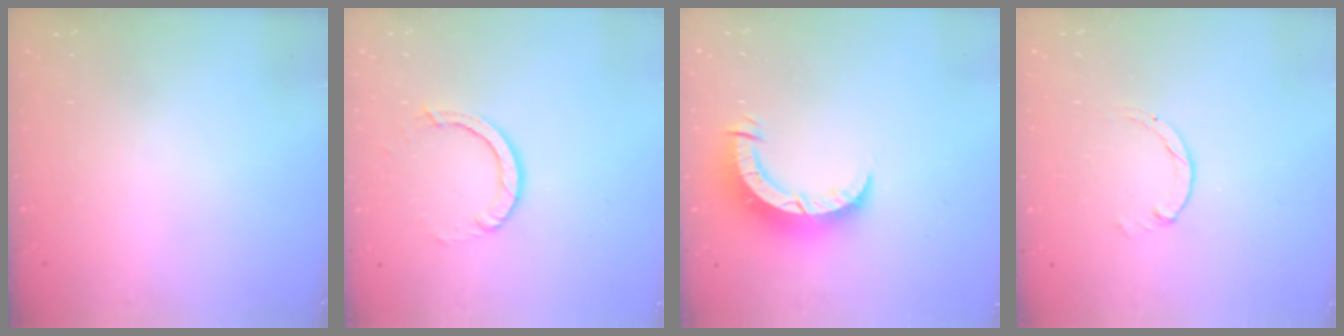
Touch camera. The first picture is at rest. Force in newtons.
{"total": 4.5, "press": 4.5, "slide": 0.3}
{"total": 7.9, "press": 7.8, "slide": 0.6}
{"total": 0.7, "press": 0.7, "slide": 0.2}